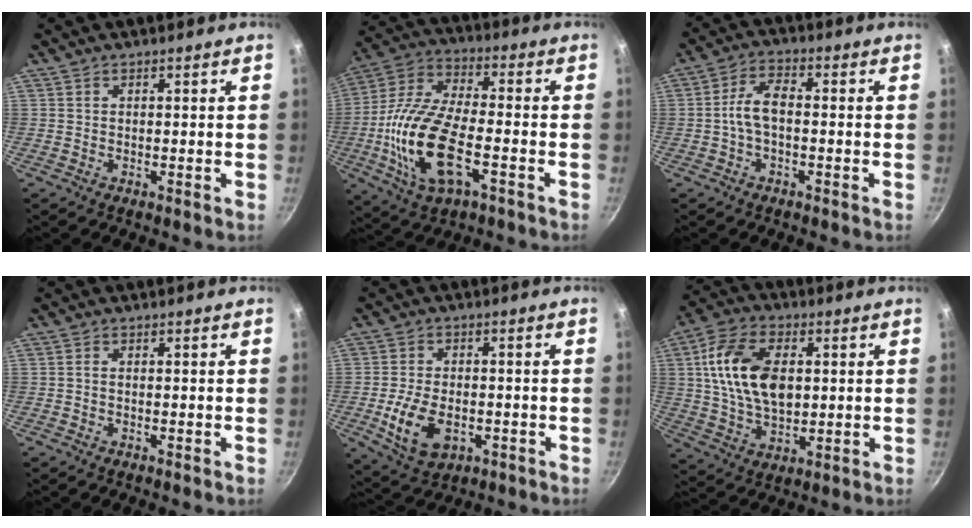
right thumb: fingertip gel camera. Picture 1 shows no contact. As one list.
[{"total": 19.0, "force": [-5.0, 8.4, 16.2], "torque": [-0.325, 0.019, -0.106]}, {"total": 5.9, "force": [-0.9, 3.0, 5.0], "torque": [-0.099, 0.027, -0.024]}, {"total": 0.7, "force": [-0.1, 0.4, 0.6], "torque": [-0.012, 0.004, -0.003]}, {"total": 10.3, "force": [-2.8, 6.4, 7.6], "torque": [-0.135, 0.006, -0.041]}, {"total": 15.9, "force": [2.4, 9.6, 12.4], "torque": [-0.213, 0.001, 0.041]}]